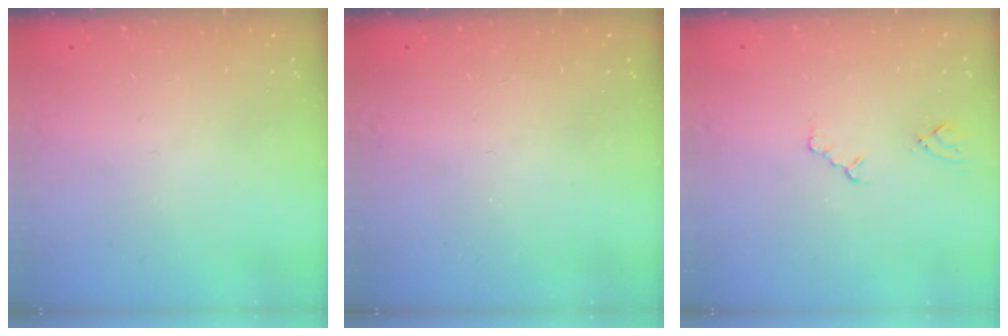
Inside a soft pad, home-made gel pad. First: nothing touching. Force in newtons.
{"total": 0.0}
{"total": 2.2, "press": 2.2, "slide": 0.4}